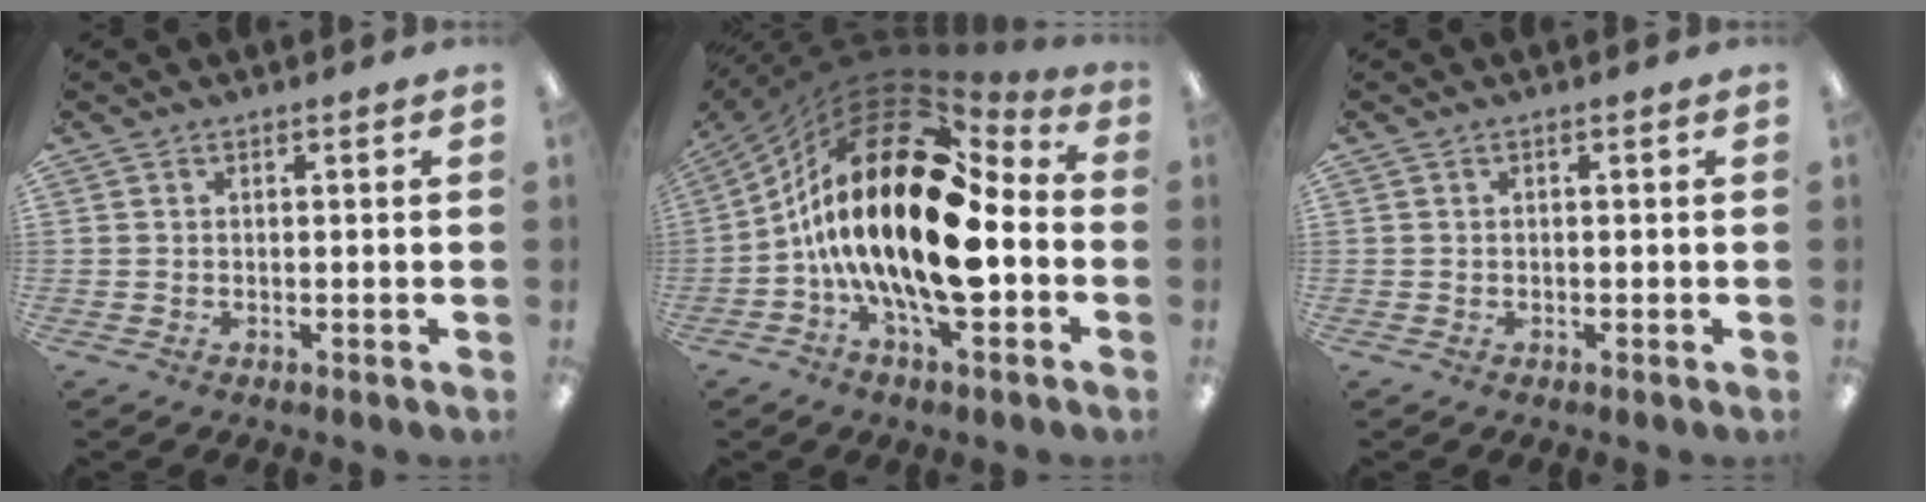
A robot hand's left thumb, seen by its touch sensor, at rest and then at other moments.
{"total": 26.7, "force": [-1.1, 10.6, 24.4], "torque": [-0.530, -0.016, -0.029]}
{"total": 0.0}